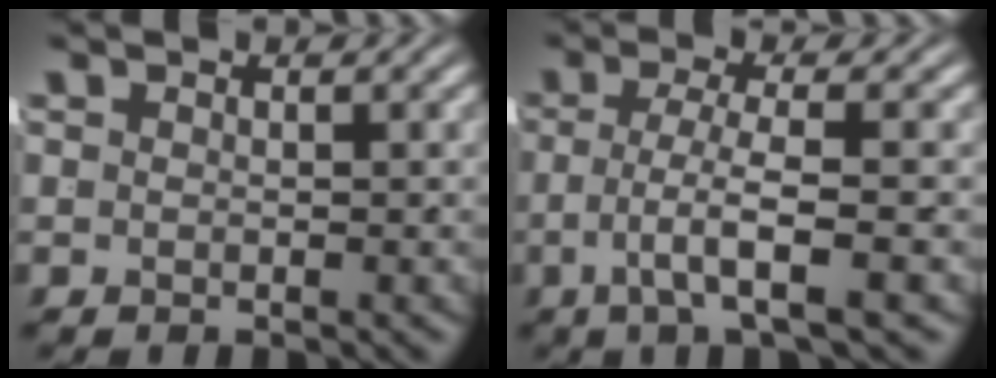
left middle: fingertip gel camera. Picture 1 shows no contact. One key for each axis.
{"total": 4.2, "fx": -1.6, "fy": 0.2, "fz": 3.8, "tx": -0.068, "ty": -0.011, "tz": -0.021}